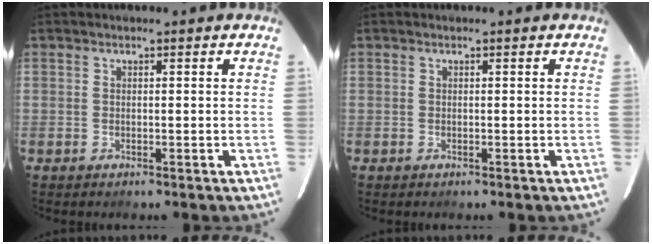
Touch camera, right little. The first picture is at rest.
{"total": 0.0}